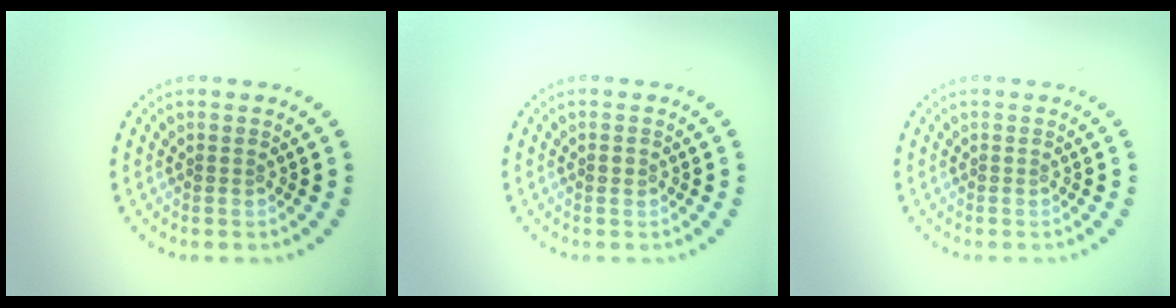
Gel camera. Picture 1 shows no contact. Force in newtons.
{"total": 0.8, "press": 0.8, "slide": 0.1}
{"total": 0.0}